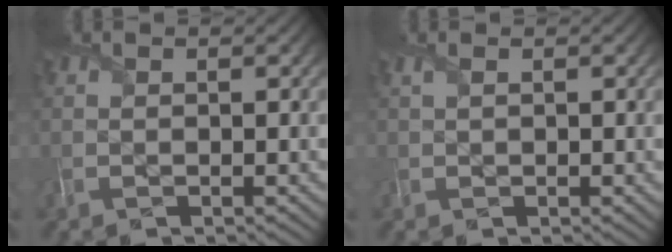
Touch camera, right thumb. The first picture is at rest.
{"total": 0.7, "force": [0.3, 0.3, 0.5], "torque": [-0.013, 0.003, 0.008]}